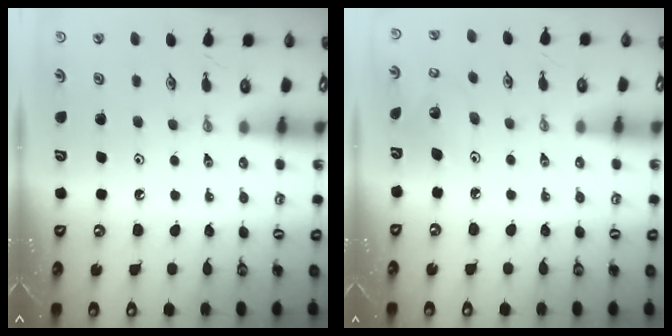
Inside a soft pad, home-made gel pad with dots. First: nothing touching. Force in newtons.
{"total": 3.5, "press": 3.5, "slide": 0.1}